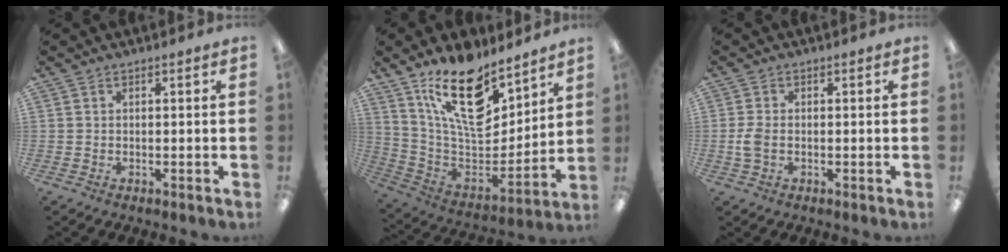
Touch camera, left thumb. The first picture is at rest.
{"total": 20.3, "force": [13.6, 9.2, 11.9], "torque": [-0.202, -0.089, 0.242]}
{"total": 3.6, "force": [-0.4, 2.2, 2.8], "torque": [-0.062, 0.001, -0.010]}